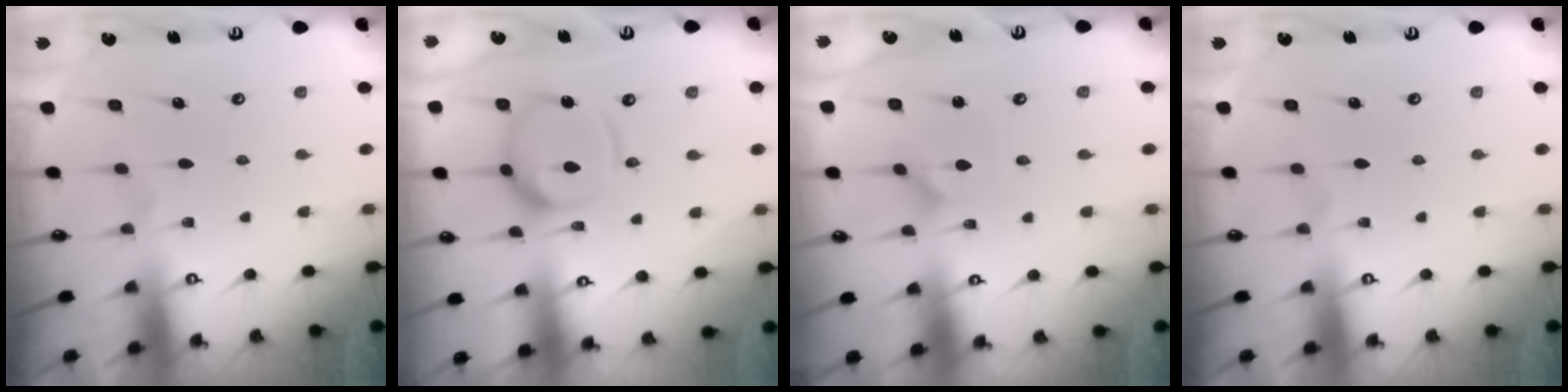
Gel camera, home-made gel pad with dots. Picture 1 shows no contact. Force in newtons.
{"total": 13.1, "press": 13.0, "slide": 1.3}
{"total": 1.0, "press": 1.0, "slide": 0.0}
{"total": 0.0}